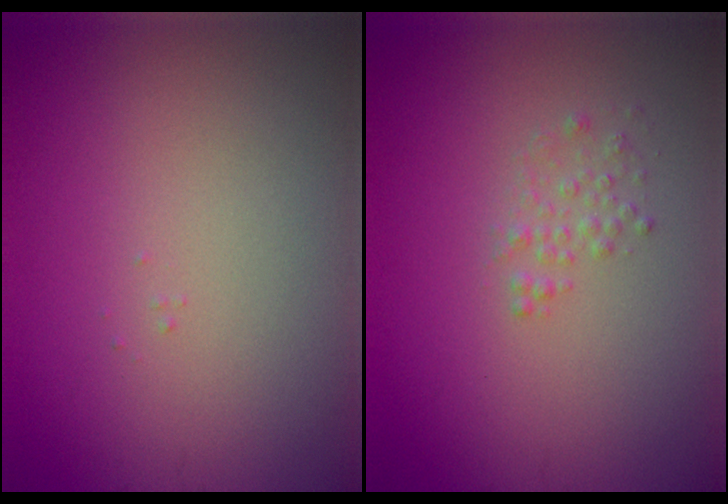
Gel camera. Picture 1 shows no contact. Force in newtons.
{"total": 1.1, "press": 1.1, "slide": 0.0}